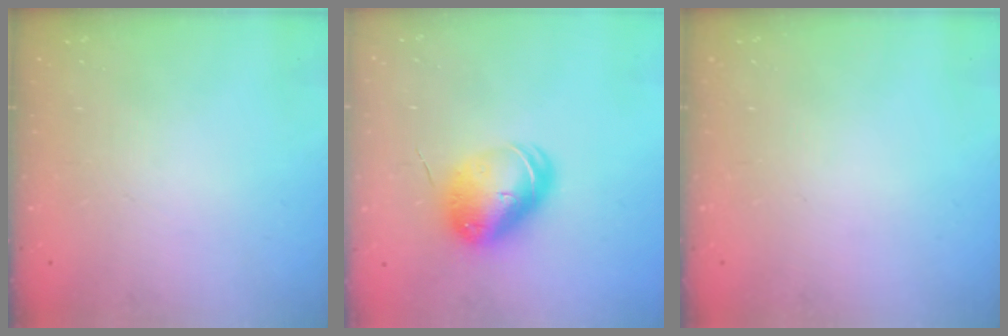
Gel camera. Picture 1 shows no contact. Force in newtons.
{"total": 9.6, "press": 9.4, "slide": 1.8}
{"total": 0.0}